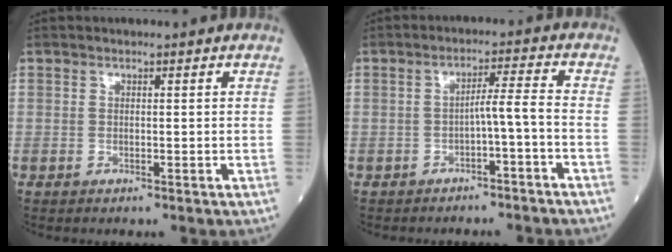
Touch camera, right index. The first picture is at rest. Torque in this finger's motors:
{"motor_torque": [0.45, -0.22, 0.22, 0.06]}